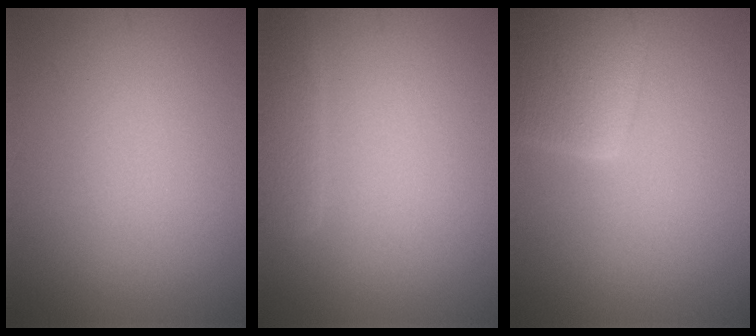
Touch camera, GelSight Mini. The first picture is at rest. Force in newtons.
{"total": 2.2, "press": 2.2, "slide": 0.1}
{"total": 6.9, "press": 6.9, "slide": 0.5}